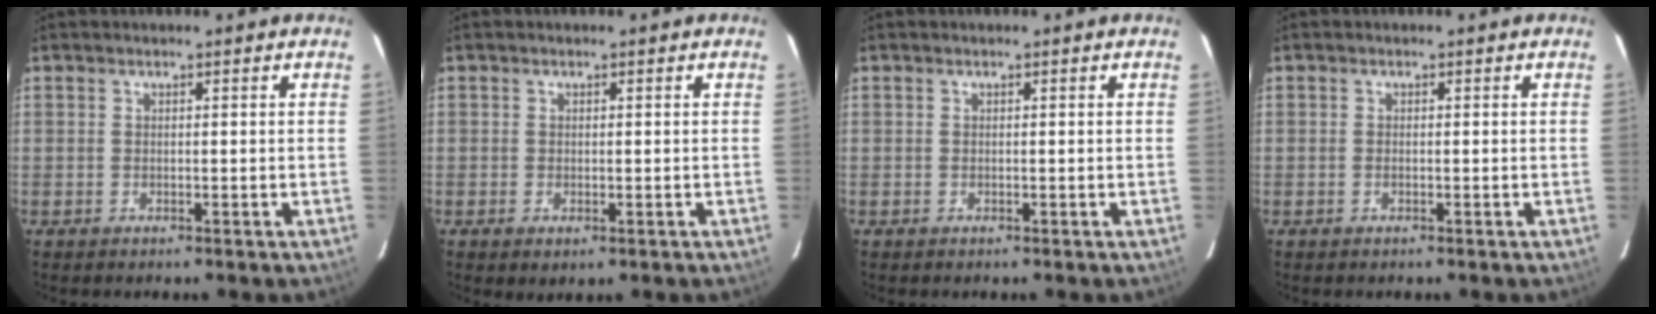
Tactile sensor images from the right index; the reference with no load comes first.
{"total": 1.5, "force": [-0.3, 0.9, 1.1], "torque": [-0.022, -0.006, -0.004]}
{"total": 0.0}
{"total": 0.7, "force": [-0.3, 0.3, 0.5], "torque": [-0.012, 0.000, -0.006]}